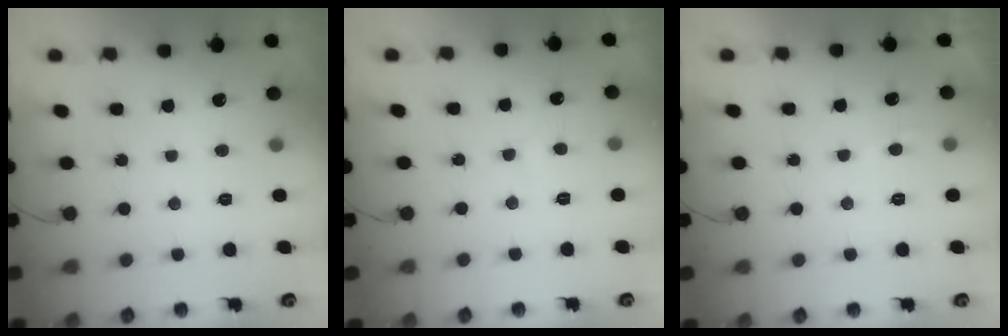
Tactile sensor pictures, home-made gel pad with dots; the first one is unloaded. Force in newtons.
{"total": 2.6, "press": 2.6, "slide": 0.2}
{"total": 2.0, "press": 1.9, "slide": 0.3}